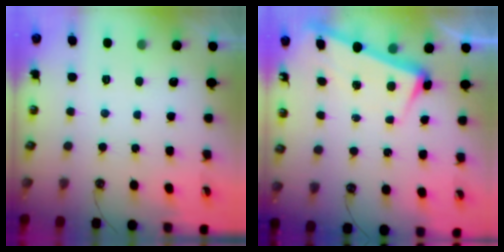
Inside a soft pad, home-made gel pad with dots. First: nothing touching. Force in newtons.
{"total": 3.0, "press": 2.8, "slide": 1.1}